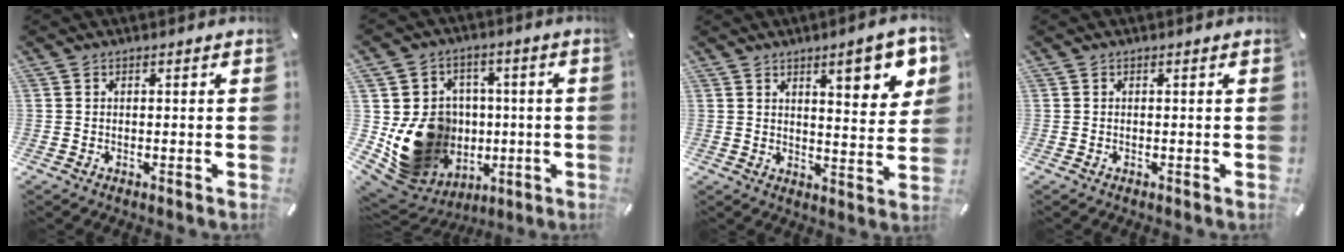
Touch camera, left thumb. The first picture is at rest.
{"total": 16.6, "force": [-1.5, 15.3, 6.1], "torque": [-0.100, -0.001, 0.007]}
{"total": 10.7, "force": [6.0, 3.6, 8.1], "torque": [-0.103, -0.030, 0.094]}
{"total": 0.0}